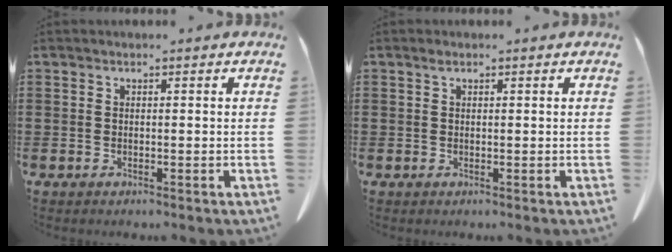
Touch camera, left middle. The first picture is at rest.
{"total": 0.7, "force": [0.4, 0.4, 0.4], "torque": [-0.010, 0.002, 0.008]}